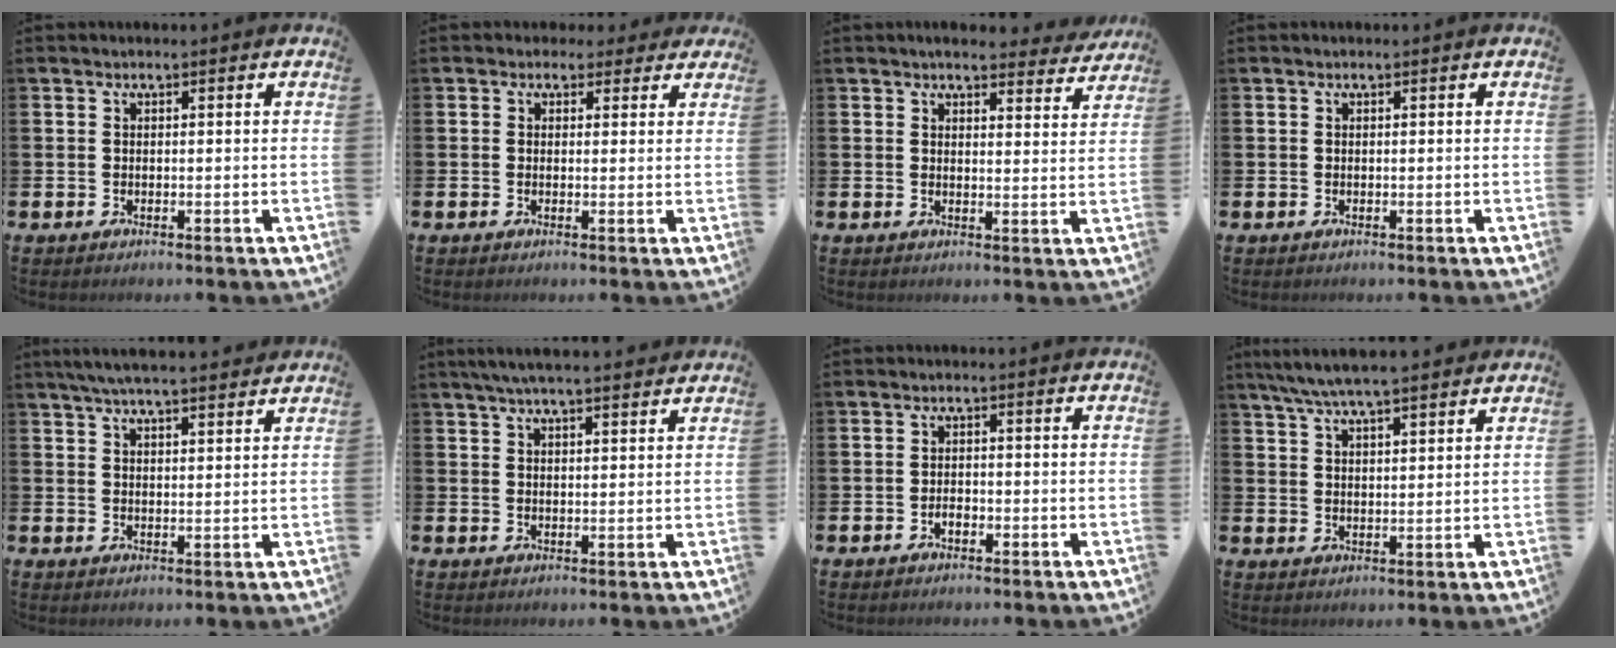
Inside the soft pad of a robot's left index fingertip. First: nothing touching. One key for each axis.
{"total": 2.1, "fx": 1.4, "fy": 1.5, "fz": -0.1, "tx": 0.004, "ty": -0.001, "tz": 0.020}
{"total": 4.2, "fx": 4.0, "fy": 0.8, "fz": 0.8, "tx": -0.018, "ty": -0.021, "tz": 0.070}
{"total": 0.0}
{"total": 5.0, "fx": 4.7, "fy": 0.3, "fz": 1.7, "tx": -0.044, "ty": -0.015, "tz": 0.086}
{"total": 4.5, "fx": 4.1, "fy": 0.2, "fz": 1.8, "tx": -0.044, "ty": -0.008, "tz": 0.073}
{"total": 1.4, "fx": -0.7, "fy": 0.9, "fz": 0.9, "tx": -0.016, "ty": 0.000, "tz": -0.015}
{"total": 6.2, "fx": 5.7, "fy": 0.7, "fz": 2.3, "tx": -0.068, "ty": -0.015, "tz": 0.106}